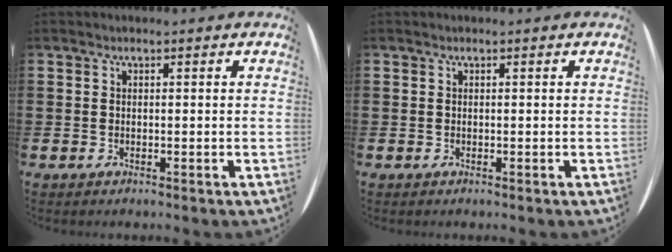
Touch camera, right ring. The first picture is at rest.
{"total": 0.0}